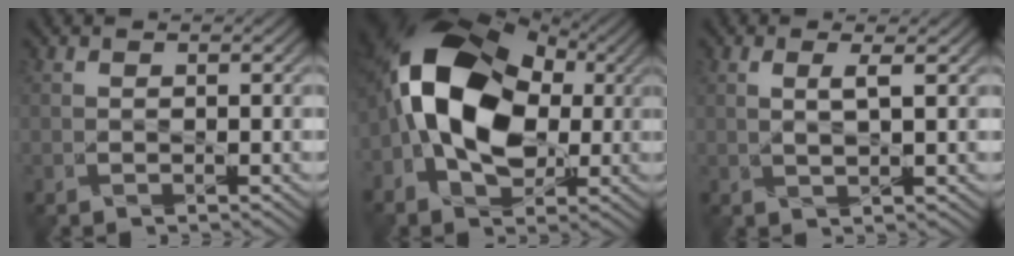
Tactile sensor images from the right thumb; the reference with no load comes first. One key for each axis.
{"total": 15.9, "fx": 0.1, "fy": 10.4, "fz": 12.0, "tx": -0.223, "ty": 0.019, "tz": -0.015}
{"total": 1.9, "fx": 0.8, "fy": -0.1, "fz": 1.7, "tx": -0.040, "ty": 0.000, "tz": 0.018}